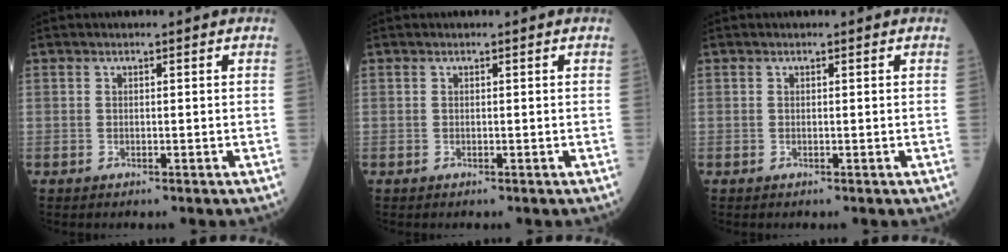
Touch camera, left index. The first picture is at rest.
{"total": 0.0}
{"total": 0.0}